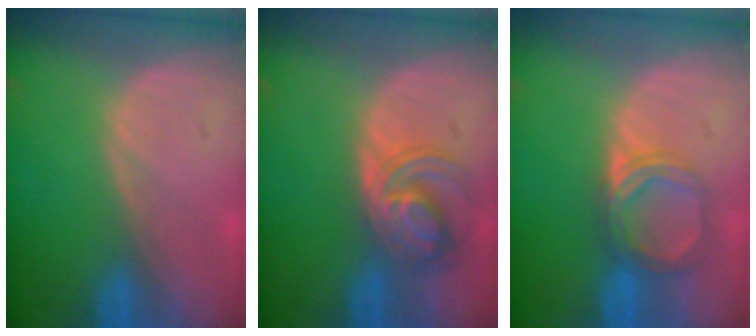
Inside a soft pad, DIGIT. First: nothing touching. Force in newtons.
{"total": 5.9, "press": 5.9, "slide": 0.2}
{"total": 5.3, "press": 5.0, "slide": 1.8}